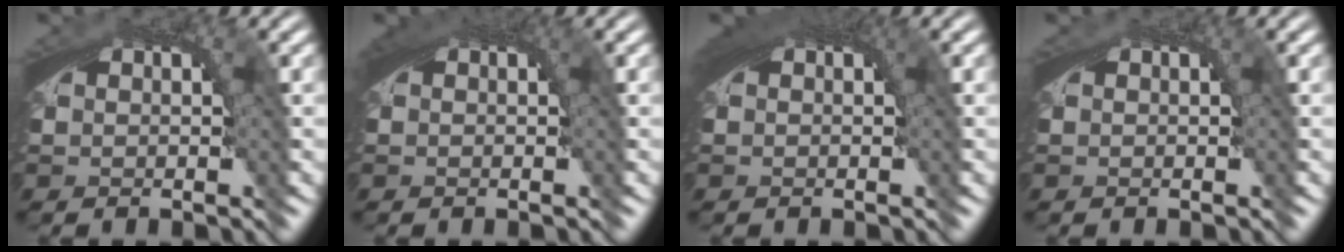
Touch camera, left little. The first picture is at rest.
{"total": 1.6, "force": [0.6, 0.2, 1.5], "torque": [-0.017, 0.004, 0.009]}
{"total": 2.3, "force": [0.9, 0.5, 2.0], "torque": [-0.023, 0.006, 0.012]}
{"total": 0.0}